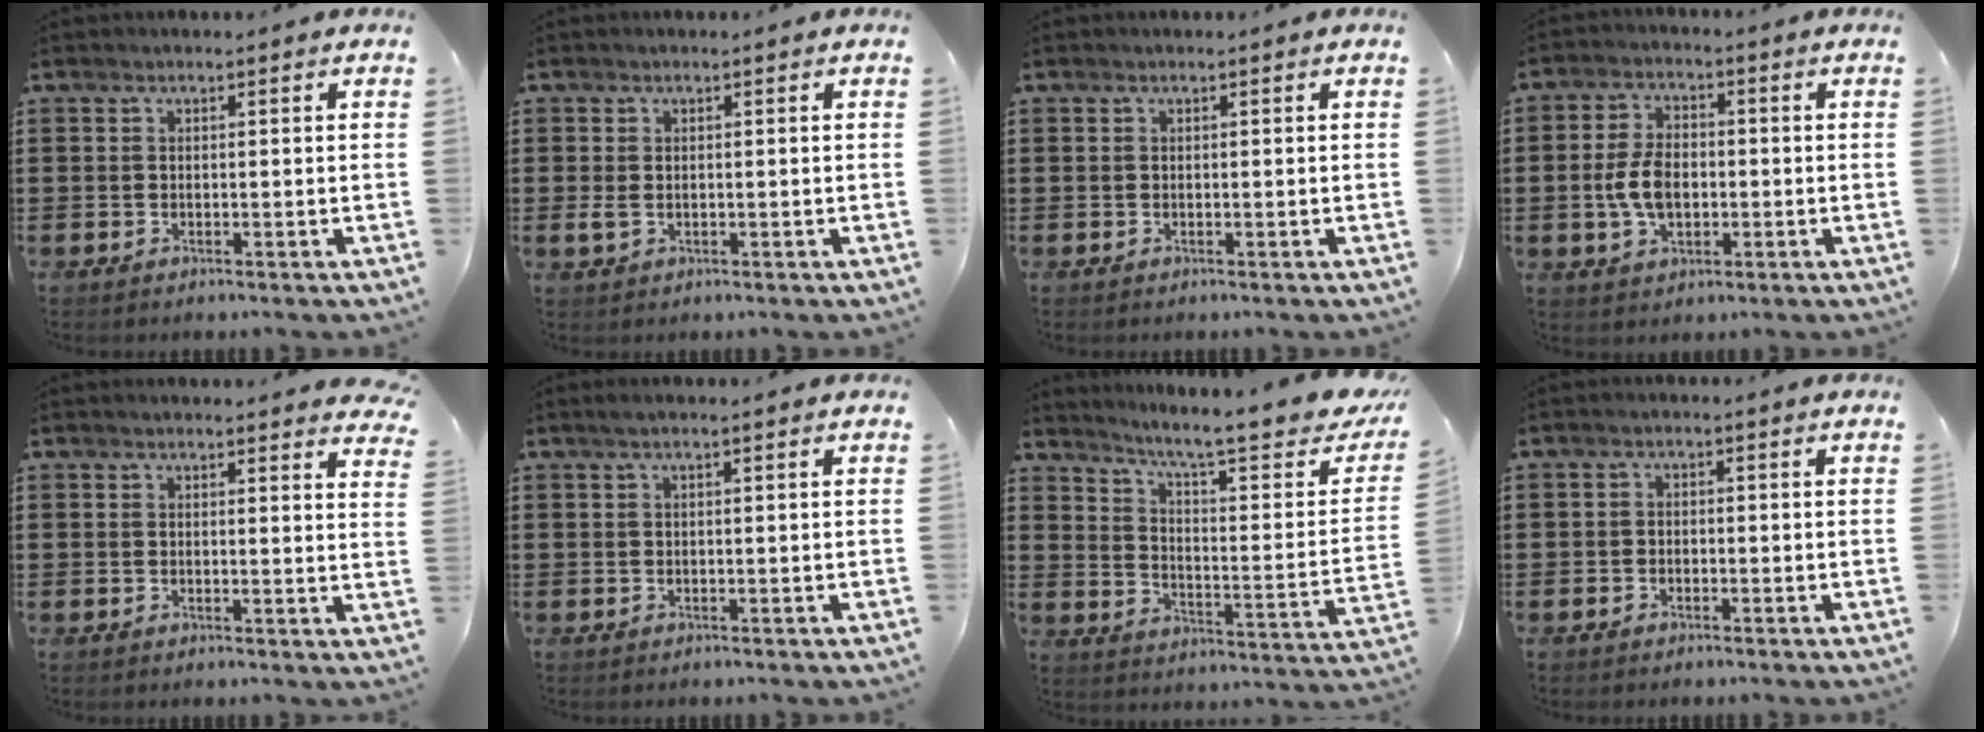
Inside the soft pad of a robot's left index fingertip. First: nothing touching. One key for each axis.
{"total": 1.2, "fx": -0.1, "fy": 0.8, "fz": 1.0, "tx": -0.029, "ty": -0.002, "tz": -0.004}
{"total": 0.0}
{"total": 6.5, "fx": -0.8, "fy": 3.9, "fz": 5.2, "tx": -0.122, "ty": 0.001, "tz": -0.022}
{"total": 2.3, "fx": 2.2, "fy": -0.1, "fz": 0.5, "tx": -0.007, "ty": -0.009, "tz": 0.041}
{"total": 0.8, "fx": 0.4, "fy": -0.1, "fz": 0.7, "tx": -0.012, "ty": -0.001, "tz": 0.008}
{"total": 8.5, "fx": 6.5, "fy": 0.4, "fz": 5.4, "tx": -0.115, "ty": -0.048, "tz": 0.099}
{"total": 1.1, "fx": -0.9, "fy": 0.6, "fz": 0.1, "tx": -0.004, "ty": 0.002, "tz": -0.020}